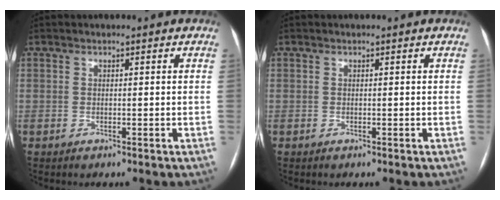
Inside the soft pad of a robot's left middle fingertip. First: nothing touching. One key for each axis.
{"total": 0.0}